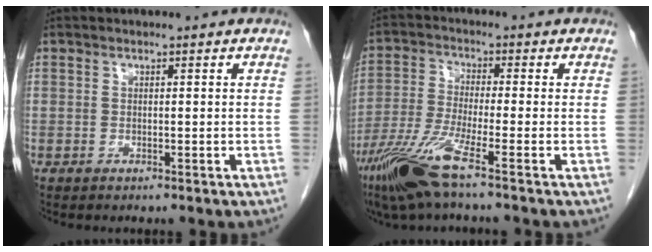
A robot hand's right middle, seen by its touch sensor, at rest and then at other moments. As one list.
[{"total": 8.9, "force": [-5.5, -0.5, 6.9], "torque": [-0.150, -0.026, -0.112]}]